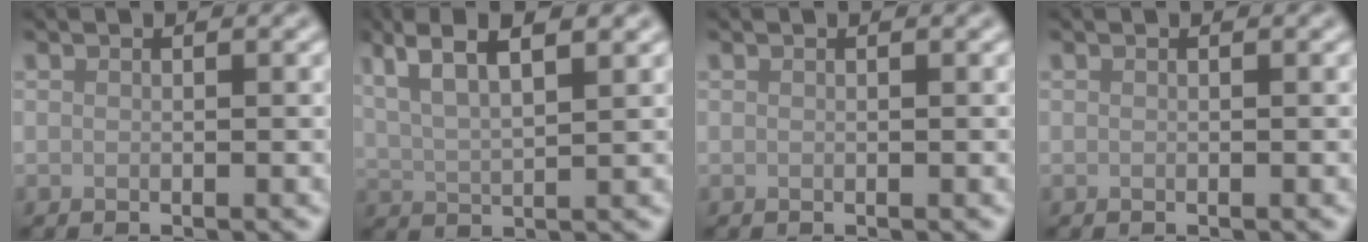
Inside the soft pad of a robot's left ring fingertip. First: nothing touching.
{"total": 6.1, "force": [3.6, 1.7, 4.6], "torque": [-0.081, 0.016, 0.064]}
{"total": 0.0}
{"total": 0.0}